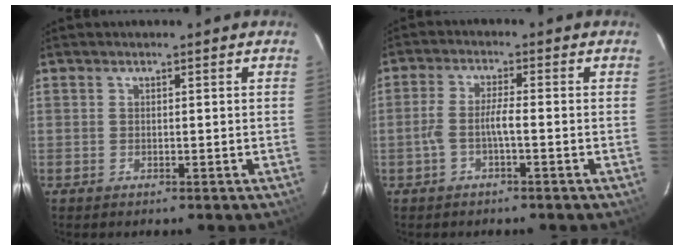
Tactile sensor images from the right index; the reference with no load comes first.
{"total": 3.6, "force": [-1.5, 0.2, 3.2], "torque": [-0.076, 0.007, -0.029]}